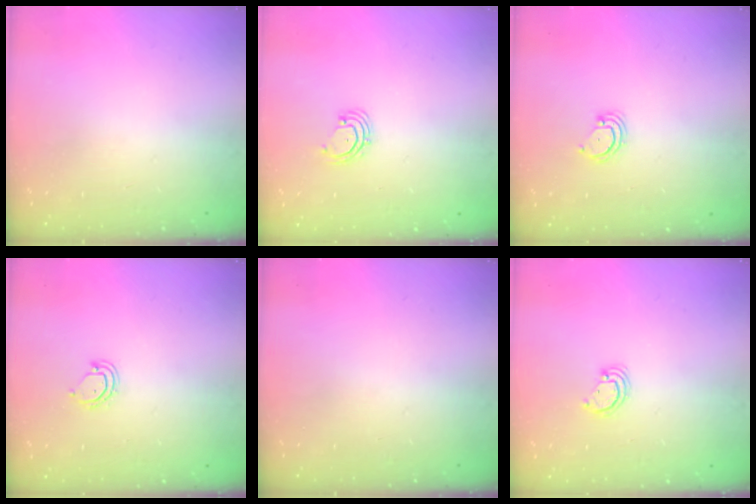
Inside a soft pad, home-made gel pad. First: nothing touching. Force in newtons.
{"total": 2.0, "press": 2.0, "slide": 0.4}
{"total": 3.3, "press": 3.3, "slide": 0.3}
{"total": 5.2, "press": 5.2, "slide": 0.2}
{"total": 0.0}
{"total": 2.6, "press": 2.6, "slide": 0.3}